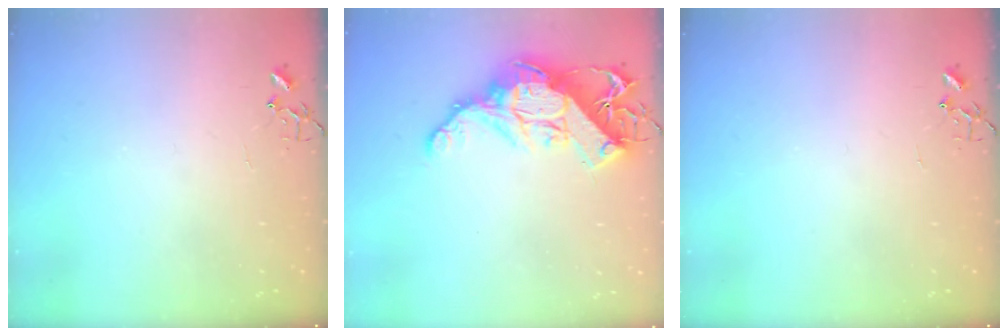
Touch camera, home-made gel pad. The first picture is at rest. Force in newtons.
{"total": 16.5, "press": 16.5, "slide": 1.6}
{"total": 0.0}